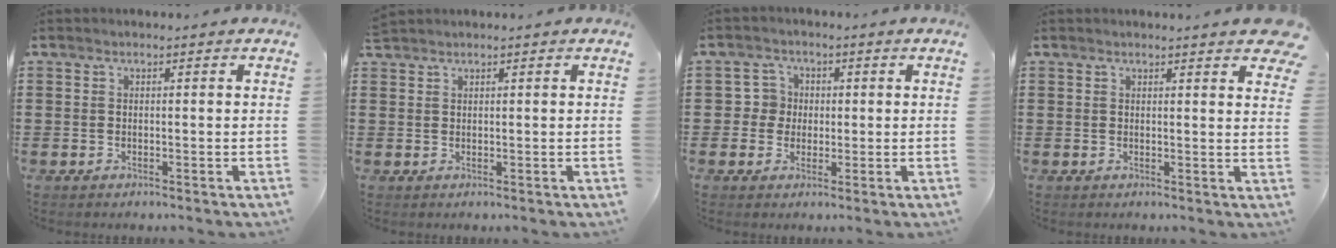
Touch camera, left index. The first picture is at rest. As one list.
[{"total": 1.0, "force": [1.0, 0.1, 0.1], "torque": [-0.004, 0.000, 0.021]}, {"total": 3.6, "force": [0.1, 3.6, 0.6], "torque": [-0.030, 0.010, -0.001]}, {"total": 3.3, "force": [2.7, 0.4, 1.9], "torque": [-0.021, -0.010, 0.045]}]